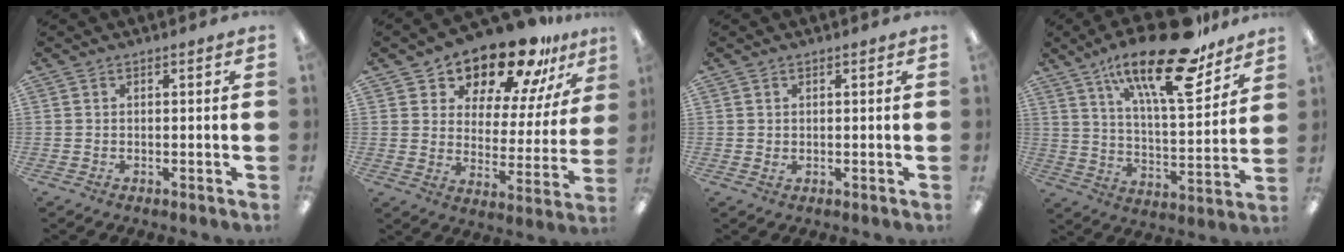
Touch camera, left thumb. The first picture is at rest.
{"total": 17.0, "force": [15.0, 5.8, 5.7], "torque": [-0.105, -0.119, 0.263]}
{"total": 0.9, "force": [0.4, 0.6, 0.5], "torque": [-0.002, -0.001, 0.004]}
{"total": 24.8, "force": [16.2, 8.2, 16.8], "torque": [-0.267, -0.091, 0.265]}